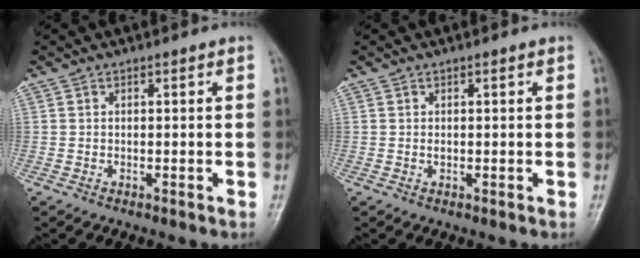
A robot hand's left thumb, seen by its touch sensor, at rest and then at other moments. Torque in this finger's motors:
{"motor_torque": [0.12, -0.01, 0.40, 0.19, -0.03]}